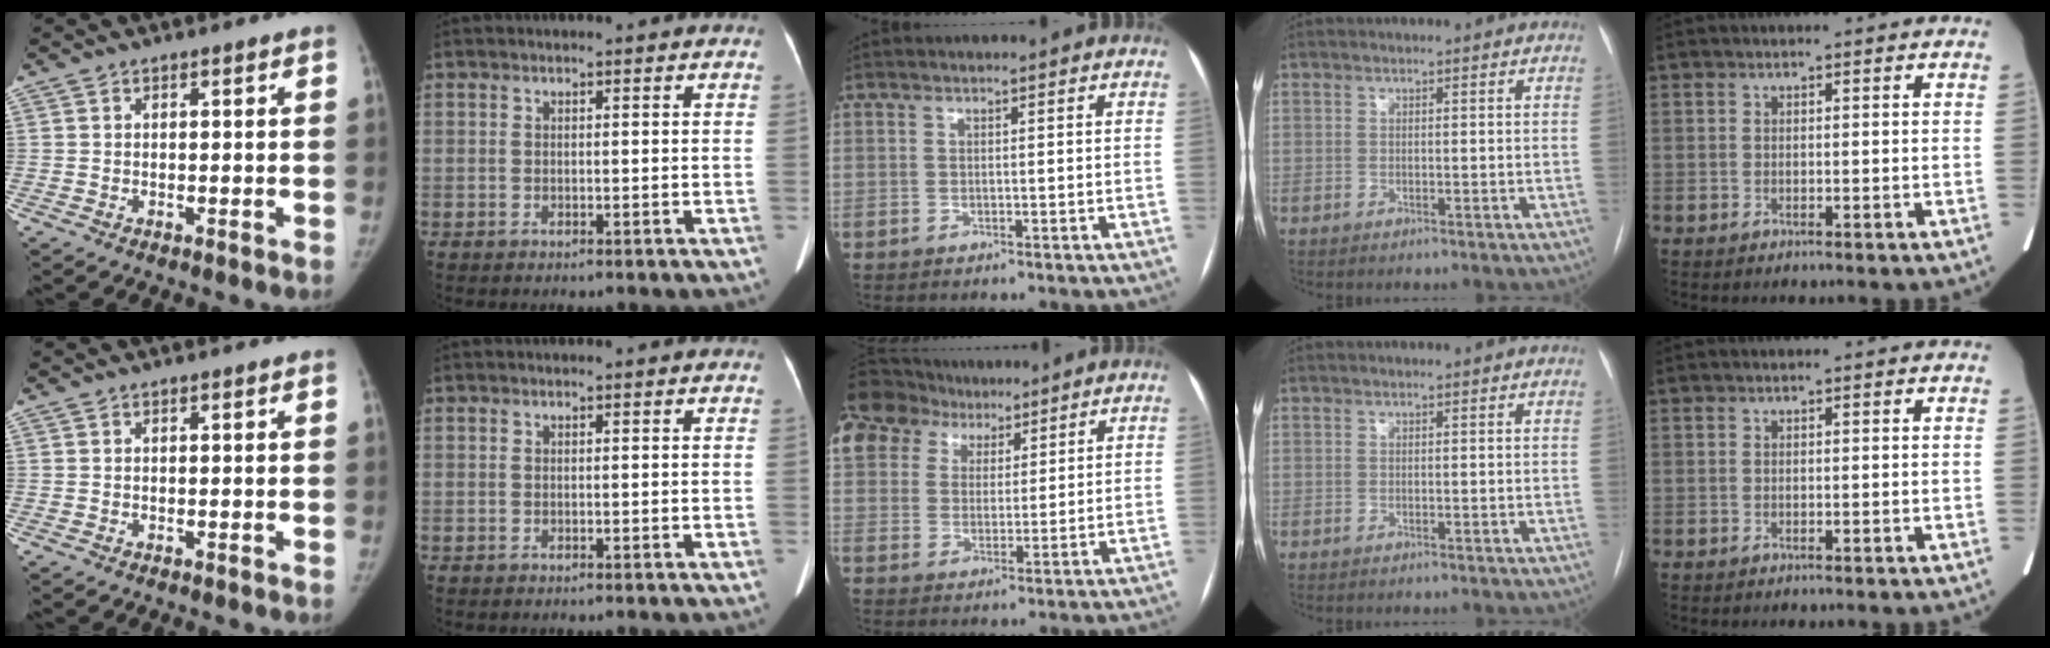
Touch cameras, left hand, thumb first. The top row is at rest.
{"middle": {"total": 15.4, "force": [11.0, 9.5, 5.2], "torque": [-0.157, 0.053, 0.207]}}